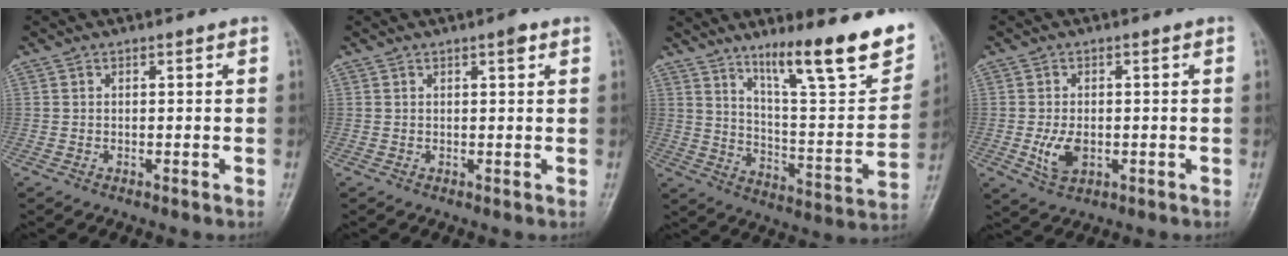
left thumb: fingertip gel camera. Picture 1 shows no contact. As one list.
[{"total": 1.6, "force": [0.9, 0.4, 1.3], "torque": [-0.018, -0.001, 0.012]}, {"total": 21.3, "force": [13.8, 4.1, 15.8], "torque": [-0.198, -0.069, 0.221]}, {"total": 5.3, "force": [-1.0, 3.2, 4.0], "torque": [-0.074, -0.004, -0.012]}]